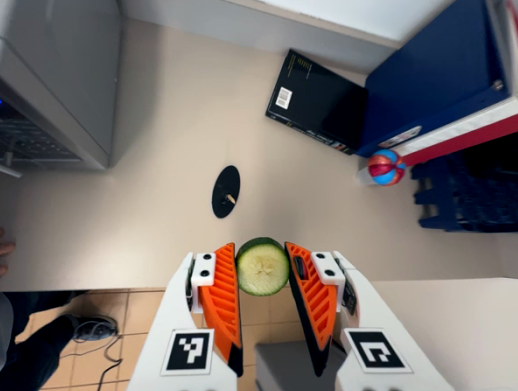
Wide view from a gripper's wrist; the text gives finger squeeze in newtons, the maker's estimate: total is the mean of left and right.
{"total": 7.5, "left": 7.3, "right": 7.8}